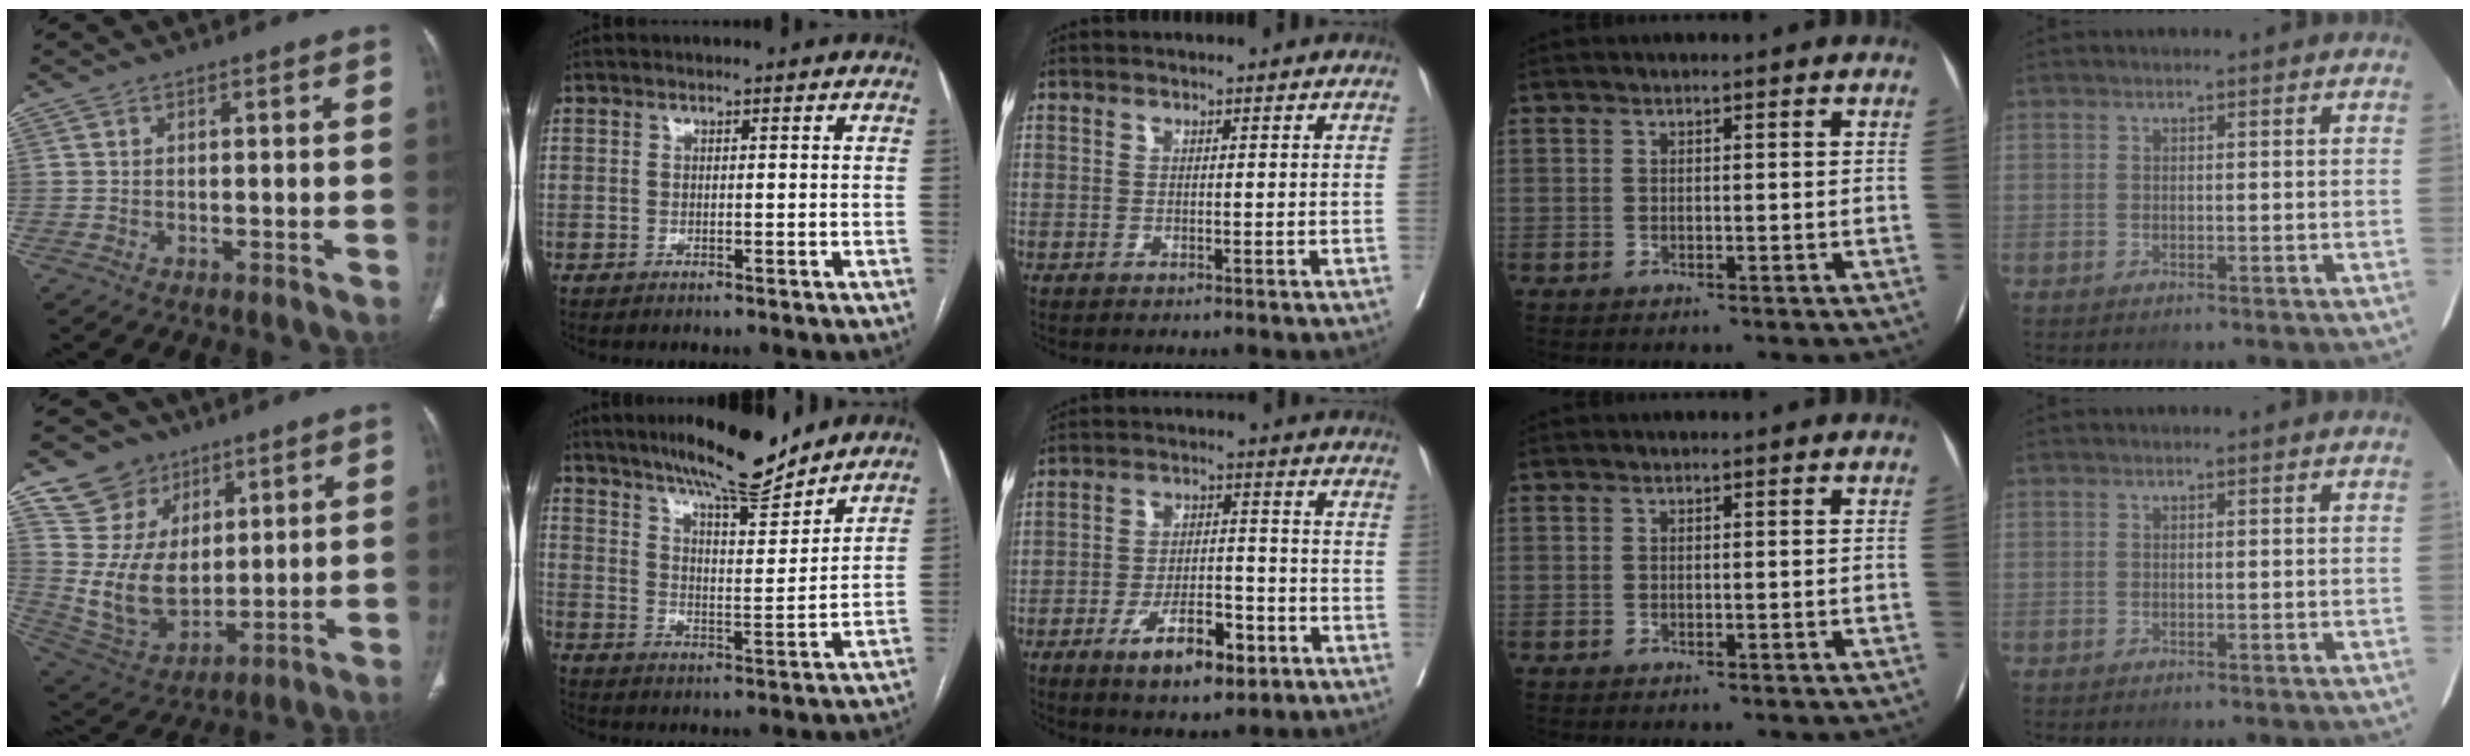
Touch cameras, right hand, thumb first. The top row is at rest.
{"thumb": {"total": 15.6, "force": [7.7, 12.4, 5.7], "torque": [-0.070, -0.039, 0.162]}, "index": {"total": 13.4, "force": [11.6, 1.4, 6.6], "torque": [-0.104, -0.014, 0.184]}, "middle": {"total": 9.1, "force": [-4.7, 3.5, 6.9], "torque": [-0.117, 0.002, -0.072]}}